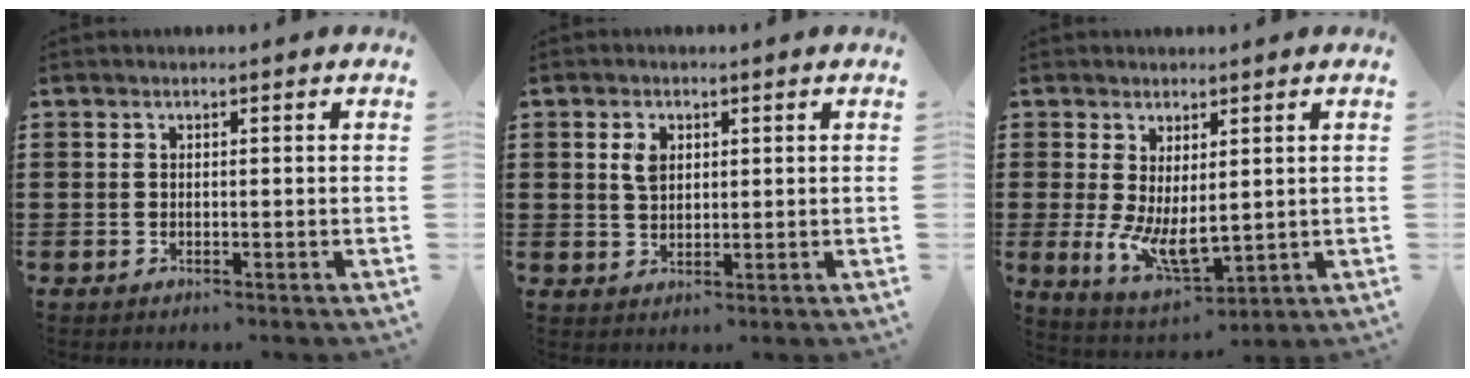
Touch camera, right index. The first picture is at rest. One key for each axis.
{"total": 3.0, "fx": 1.0, "fy": 1.9, "fz": 2.1, "tx": -0.048, "ty": 0.008, "tz": 0.017}
{"total": 6.2, "fx": 0.1, "fy": 2.9, "fz": 5.4, "tx": -0.103, "ty": -0.009, "tz": 0.005}